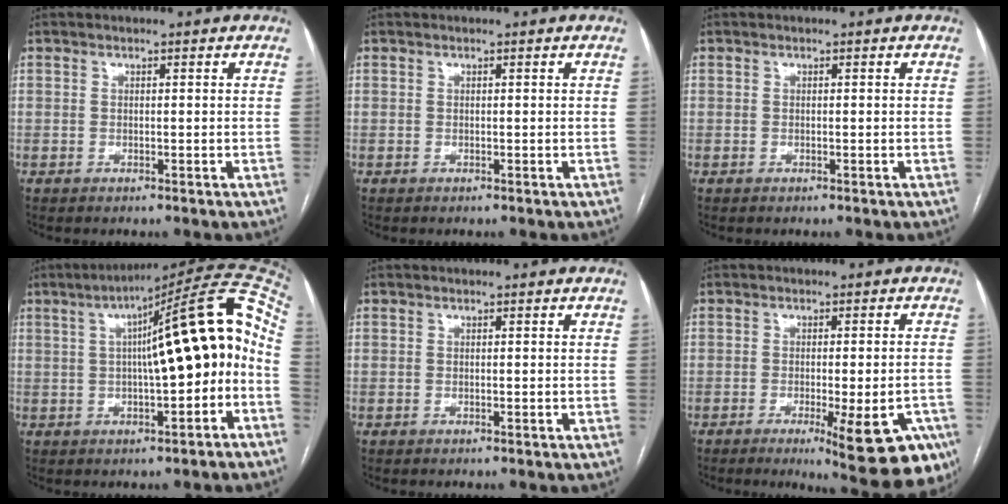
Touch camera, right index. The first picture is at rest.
{"total": 0.0}
{"total": 0.0}
{"total": 16.6, "force": [0.4, 2.2, 16.5], "torque": [-0.238, 0.049, 0.006]}
{"total": 0.0}
{"total": 14.1, "force": [-7.8, 3.0, 11.4], "torque": [-0.070, -0.003, -0.097]}